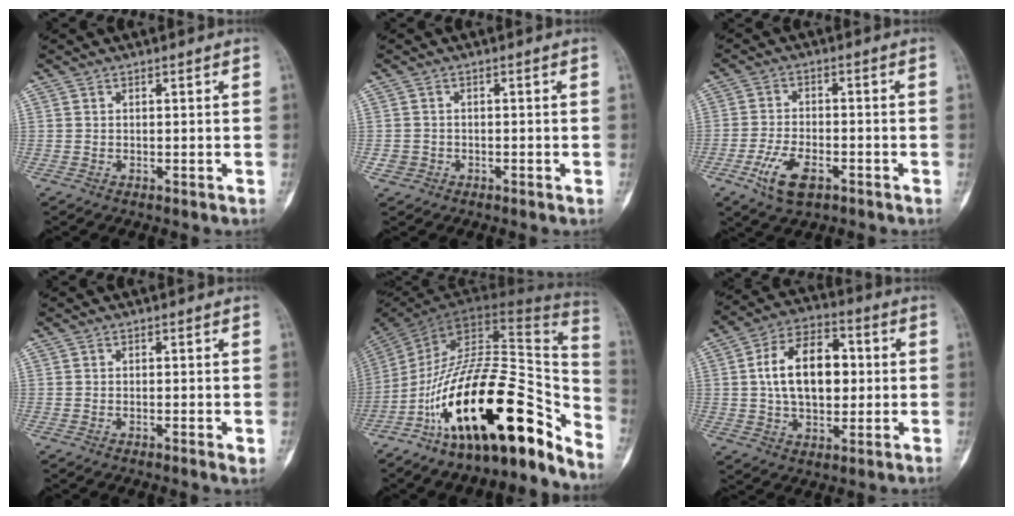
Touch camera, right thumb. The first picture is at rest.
{"total": 1.7, "force": [-0.7, 1.6, 0.3], "torque": [-0.001, 0.006, -0.014]}
{"total": 7.6, "force": [-3.8, 3.7, 5.4], "torque": [-0.110, 0.013, -0.067]}
{"total": 1.4, "force": [-0.3, 0.3, 1.3], "torque": [-0.027, -0.005, -0.007]}
{"total": 27.1, "force": [-16.7, 9.4, 19.1], "torque": [-0.252, 0.117, -0.274]}
{"total": 15.4, "force": [1.6, 9.5, 12.0], "torque": [-0.176, 0.016, 0.022]}